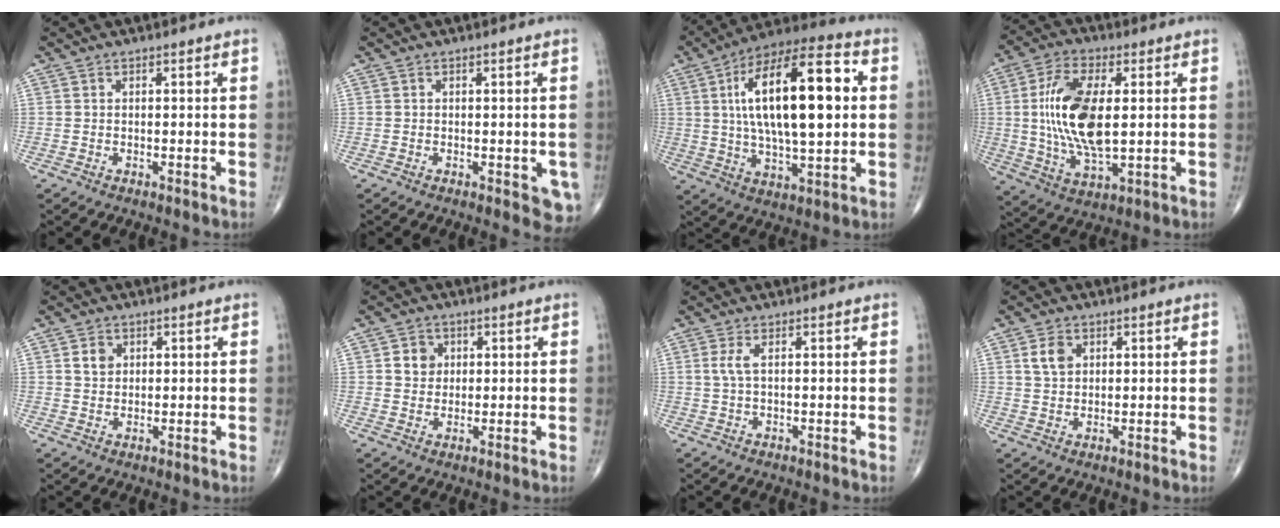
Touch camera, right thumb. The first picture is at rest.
{"total": 4.0, "force": [-1.2, 1.9, 3.3], "torque": [-0.014, -0.003, -0.014]}
{"total": 23.5, "force": [3.8, 8.9, 21.4], "torque": [-0.356, 0.014, 0.057]}
{"total": 15.9, "force": [1.4, 7.3, 14.1], "torque": [-0.279, -0.010, 0.028]}
{"total": 2.9, "force": [1.0, 2.3, 1.4], "torque": [-0.013, -0.005, 0.019]}
{"total": 4.1, "force": [1.0, 3.6, 1.6], "torque": [-0.005, -0.001, 0.014]}
{"total": 2.1, "force": [0.4, 0.5, 2.0], "torque": [-0.058, 0.007, 0.013]}
{"total": 4.0, "force": [1.5, 2.9, 2.4], "torque": [-0.034, -0.003, 0.029]}